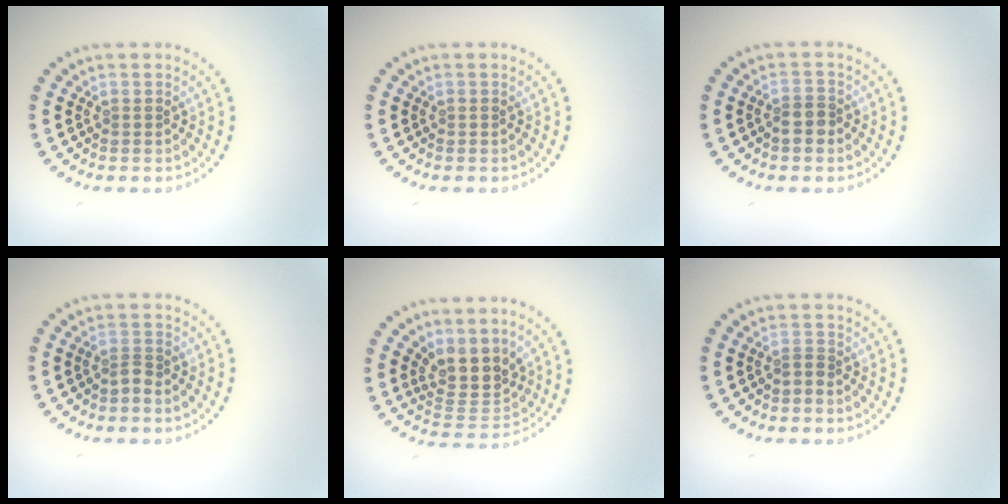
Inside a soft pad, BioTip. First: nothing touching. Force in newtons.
{"total": 0.0}
{"total": 2.0, "press": 1.7, "slide": 1.0}
{"total": 1.1, "press": 0.8, "slide": 0.8}
{"total": 3.9, "press": 3.3, "slide": 2.1}
{"total": 0.8, "press": 0.4, "slide": 0.7}